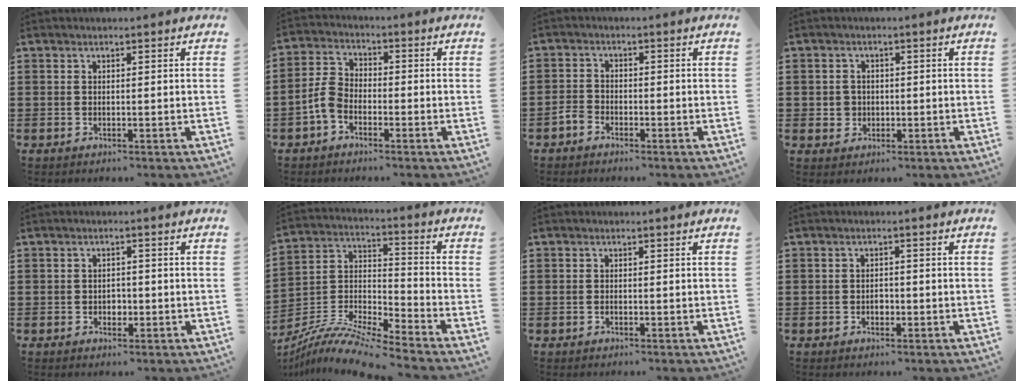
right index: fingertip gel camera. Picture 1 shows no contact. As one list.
[{"total": 4.7, "force": [-2.2, 2.9, 3.0], "torque": [-0.090, -0.001, -0.050]}, {"total": 2.3, "force": [-1.8, 1.1, 0.7], "torque": [-0.024, 0.001, -0.039]}, {"total": 2.8, "force": [-0.4, 2.7, 0.6], "torque": [-0.022, 0.007, -0.011]}, {"total": 1.5, "force": [-0.4, 1.2, 0.9], "torque": [-0.020, 0.001, -0.009]}, {"total": 9.3, "force": [-8.5, 0.7, 3.6], "torque": [-0.079, 0.003, -0.174]}, {"total": 0.5, "force": [-0.3, 0.4, 0.1], "torque": [-0.003, 0.001, -0.007]}, {"total": 1.3, "force": [-0.4, 0.9, 0.9], "torque": [-0.019, 0.000, -0.008]}]